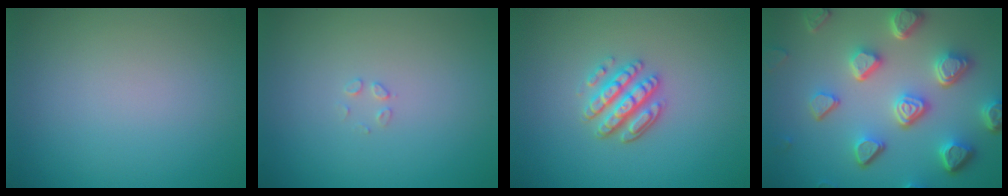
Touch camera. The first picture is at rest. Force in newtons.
{"total": 0.8, "press": 0.8, "slide": 0.0}
{"total": 3.5, "press": 3.0, "slide": 1.7}
{"total": 7.5, "press": 5.7, "slide": 4.9}